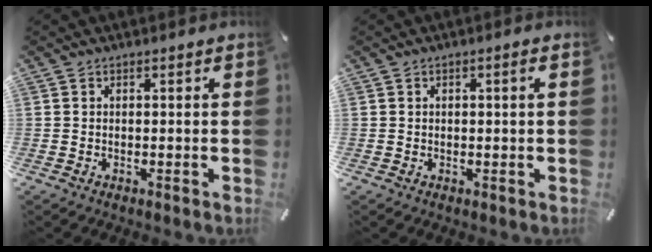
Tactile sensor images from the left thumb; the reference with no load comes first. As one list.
[{"total": 1.2, "force": [0.3, 0.3, 1.2], "torque": [-0.020, 0.003, 0.002]}]